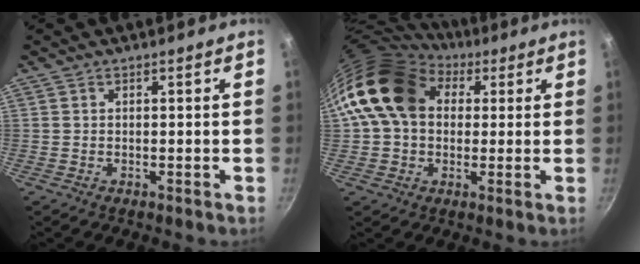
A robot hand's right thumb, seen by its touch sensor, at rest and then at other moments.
{"total": 16.4, "force": [4.3, 12.4, 9.8], "torque": [-0.151, 0.023, 0.061]}